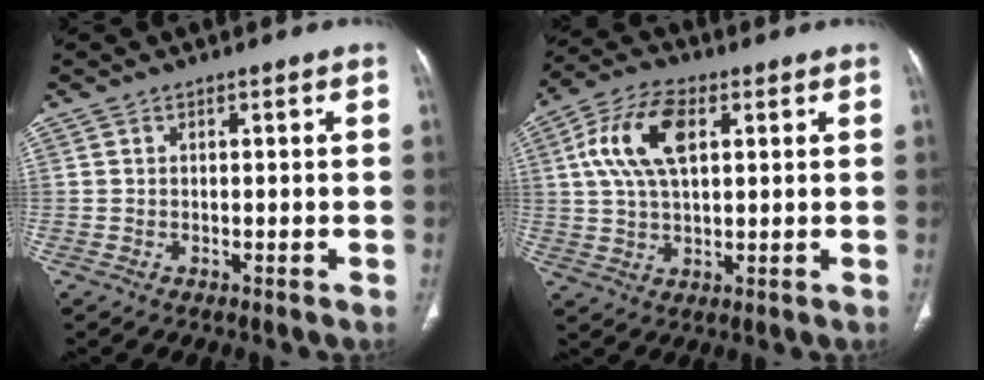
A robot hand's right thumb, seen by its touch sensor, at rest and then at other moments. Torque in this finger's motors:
{"motor_torque": [0.85, 1.00, 0.29, -0.21, 0.18]}